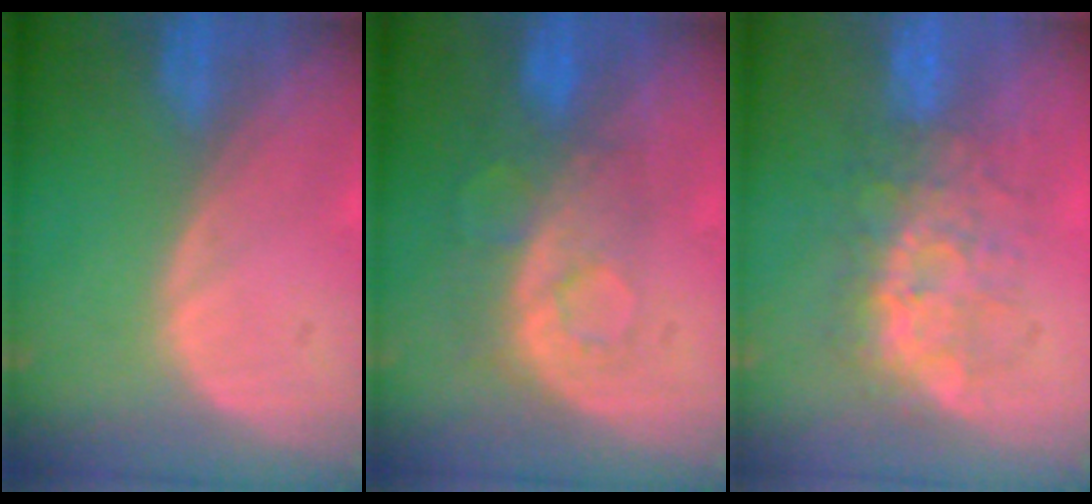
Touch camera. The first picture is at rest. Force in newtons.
{"total": 8.5, "press": 7.2, "slide": 4.6}
{"total": 7.7, "press": 7.5, "slide": 1.6}